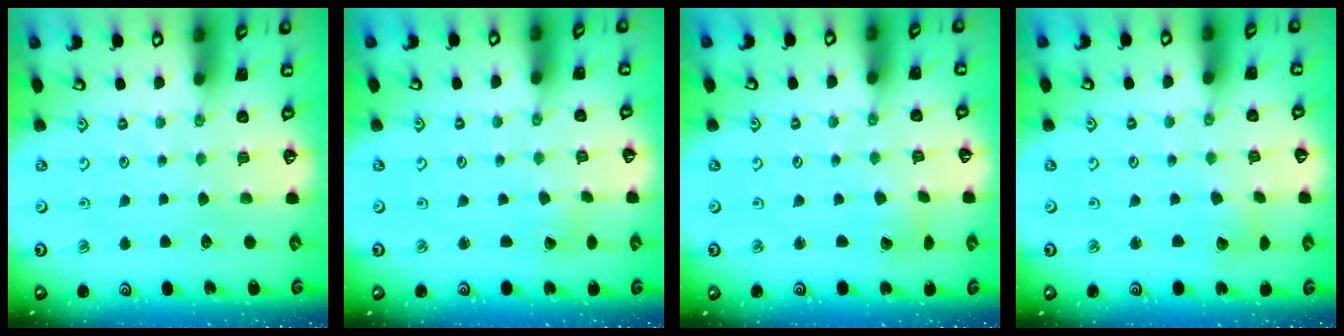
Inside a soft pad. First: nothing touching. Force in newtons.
{"total": 1.0, "press": 1.0, "slide": 0.1}
{"total": 2.5, "press": 2.5, "slide": 0.4}
{"total": 1.9, "press": 1.9, "slide": 0.3}